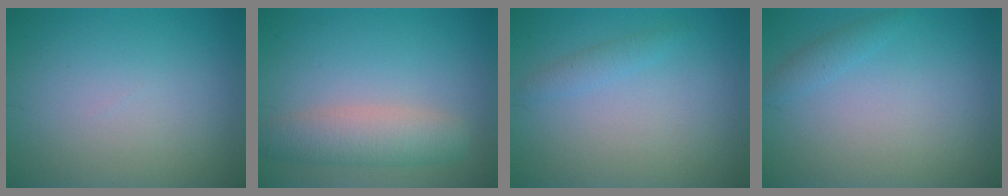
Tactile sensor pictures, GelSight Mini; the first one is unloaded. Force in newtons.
{"total": 4.1, "press": 4.1, "slide": 0.1}
{"total": 1.1, "press": 1.1, "slide": 0.1}
{"total": 1.2, "press": 1.2, "slide": 0.1}